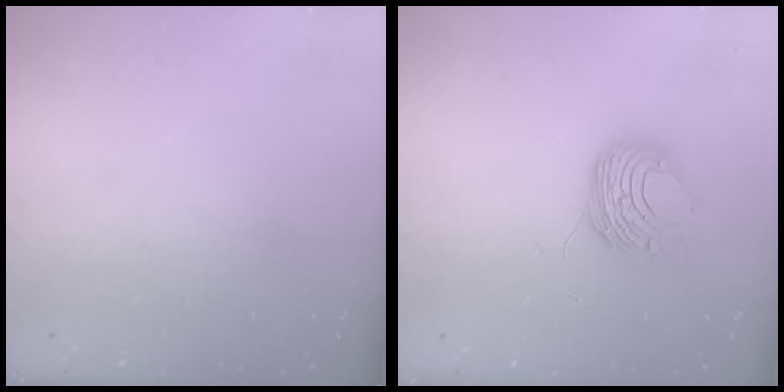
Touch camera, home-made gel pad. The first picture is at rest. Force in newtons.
{"total": 8.9, "press": 8.9, "slide": 0.5}